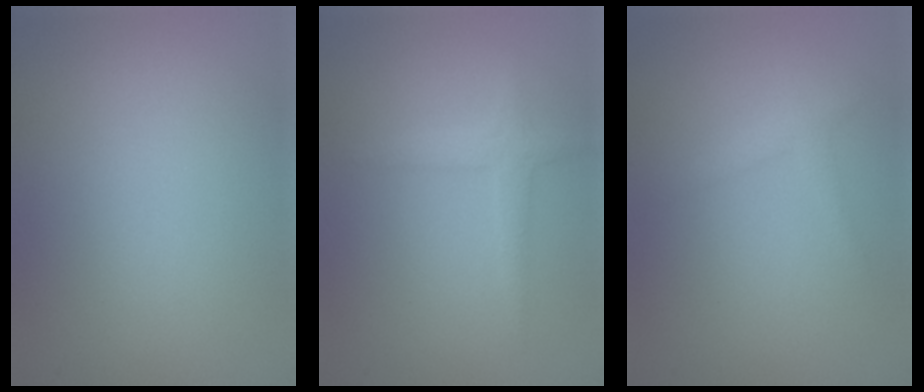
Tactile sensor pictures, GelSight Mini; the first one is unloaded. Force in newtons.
{"total": 1.9, "press": 1.9, "slide": 0.1}
{"total": 1.2, "press": 1.1, "slide": 0.1}